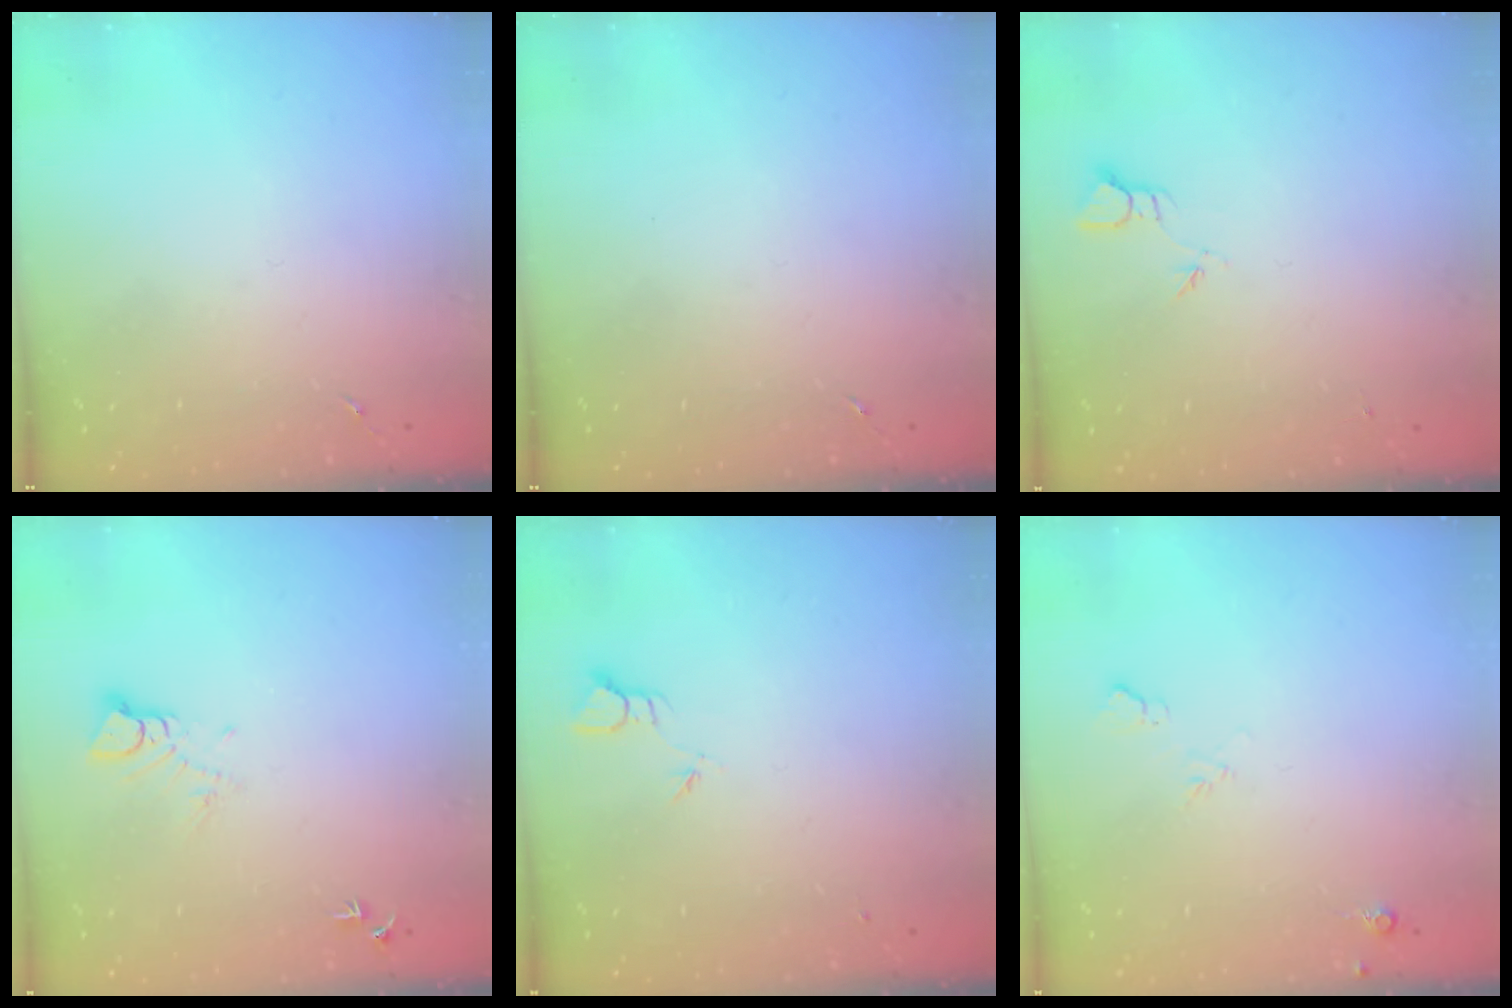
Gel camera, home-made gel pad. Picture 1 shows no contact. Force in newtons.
{"total": 0.0}
{"total": 2.4, "press": 2.4, "slide": 0.2}
{"total": 4.7, "press": 4.7, "slide": 0.3}
{"total": 2.0, "press": 2.0, "slide": 0.1}
{"total": 4.6, "press": 4.5, "slide": 0.8}